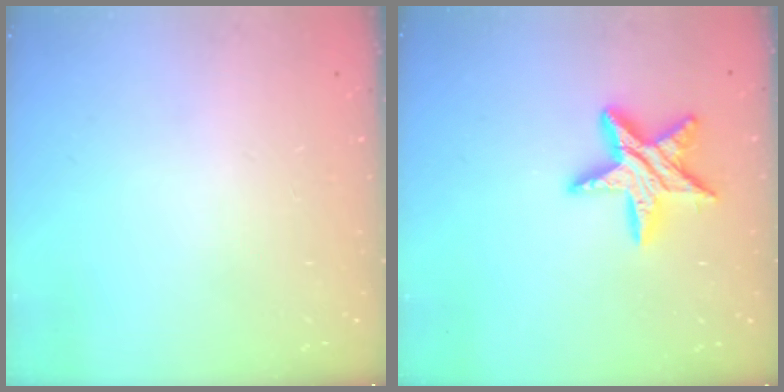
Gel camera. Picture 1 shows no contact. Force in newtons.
{"total": 13.1, "press": 13.0, "slide": 0.8}